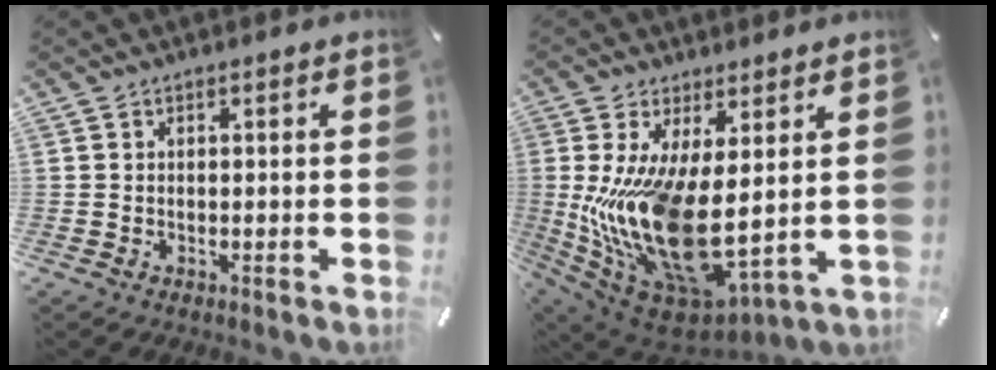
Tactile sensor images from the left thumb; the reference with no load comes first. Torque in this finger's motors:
{"motor_torque": [1.76, 3.25, 2.77, 0.00, 1.05]}